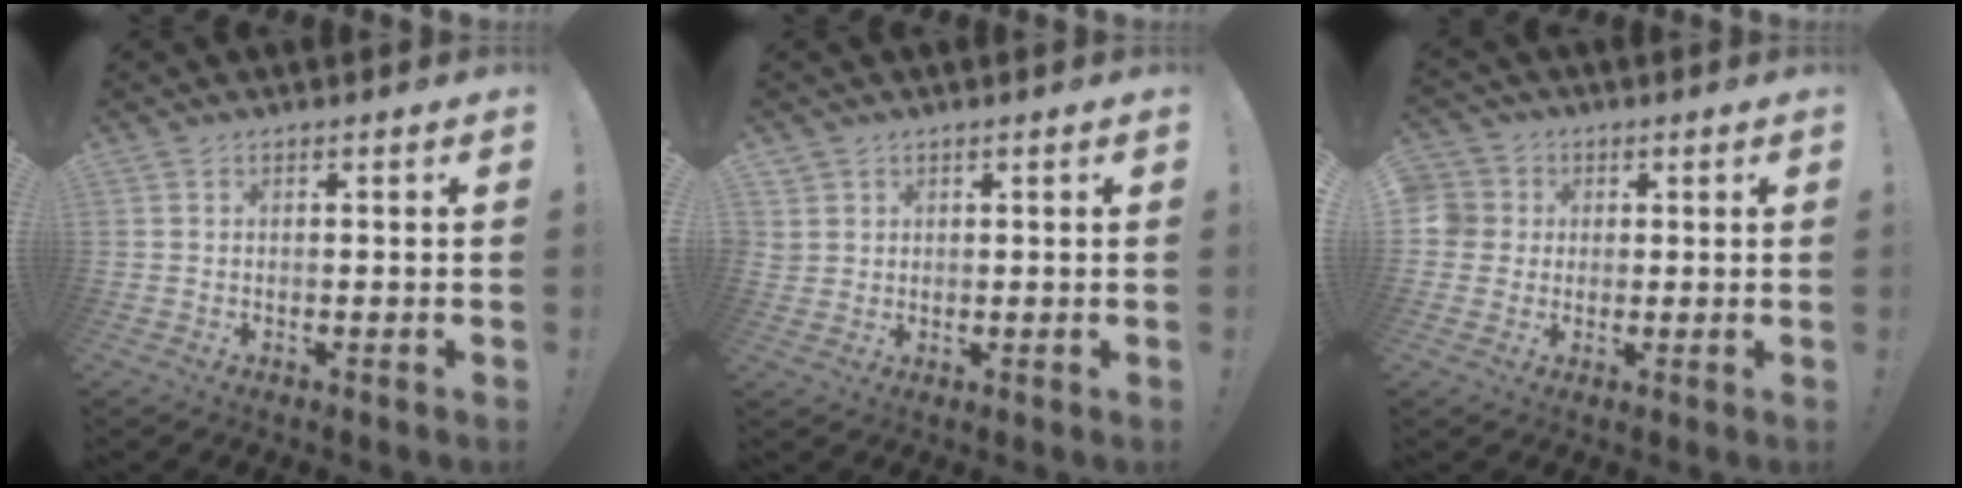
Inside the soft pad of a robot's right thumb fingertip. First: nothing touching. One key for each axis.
{"total": 2.2, "fx": 1.3, "fy": 1.8, "fz": 0.3, "tx": -0.005, "ty": -0.006, "tz": 0.025}
{"total": 6.2, "fx": 0.6, "fy": 6.0, "fz": 1.5, "tx": -0.041, "ty": 0.005, "tz": 0.013}